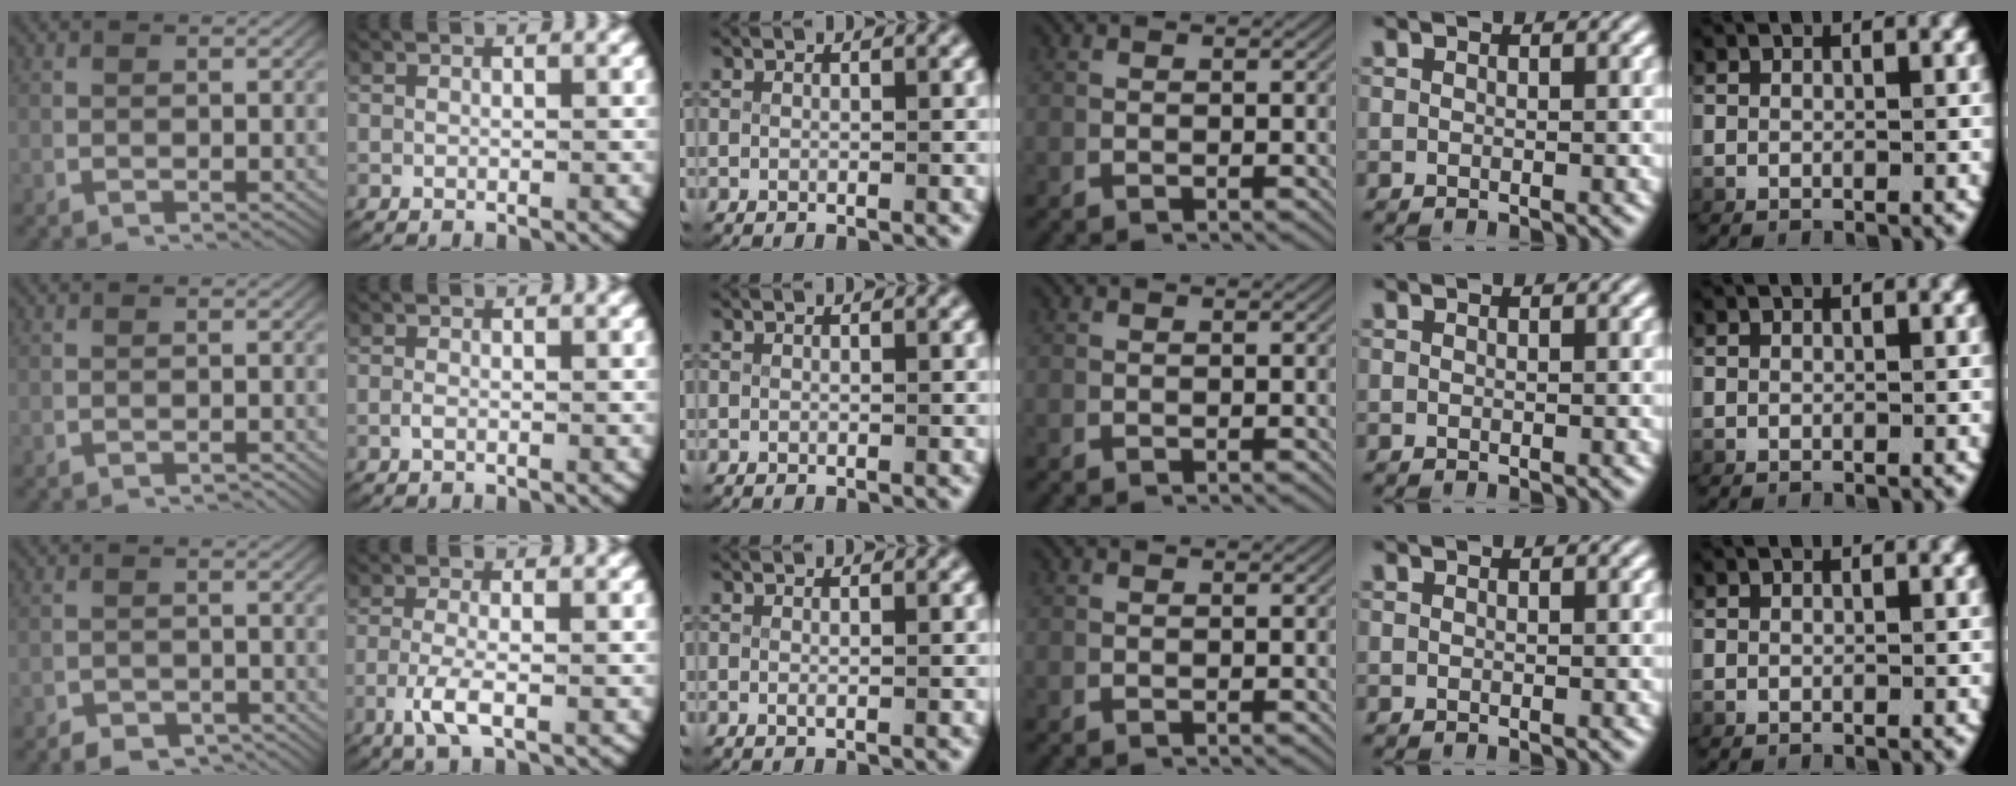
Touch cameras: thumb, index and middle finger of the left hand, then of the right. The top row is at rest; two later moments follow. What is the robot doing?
{"motion": "grasp_and_lifting", "object": "card"}